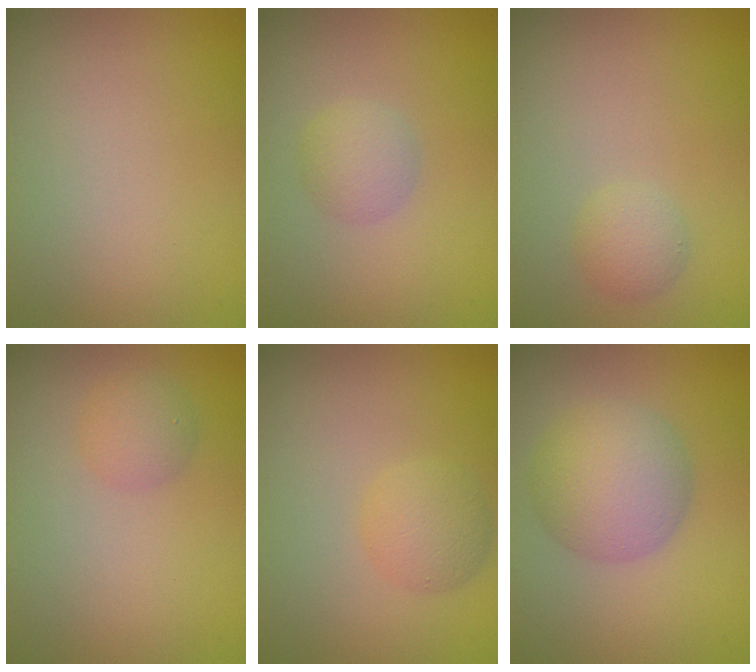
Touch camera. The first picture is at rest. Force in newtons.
{"total": 2.0, "press": 2.0, "slide": 0.0}
{"total": 1.6, "press": 1.6, "slide": 0.1}
{"total": 1.7, "press": 1.7, "slide": 0.0}
{"total": 2.4, "press": 2.4, "slide": 0.1}
{"total": 5.6, "press": 5.6, "slide": 0.1}